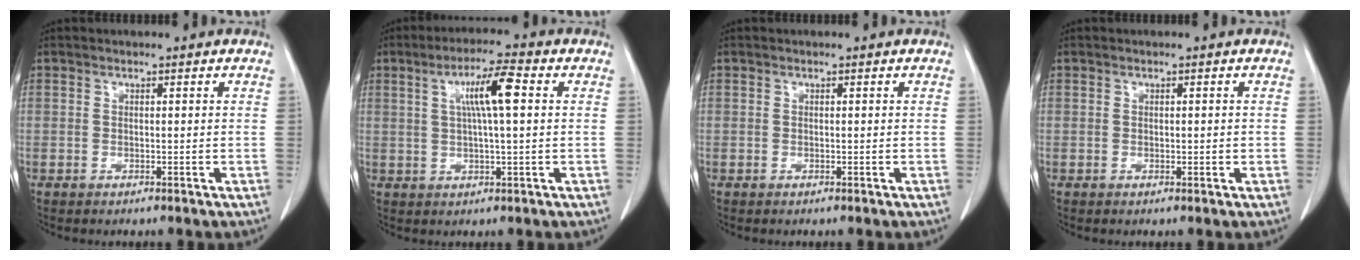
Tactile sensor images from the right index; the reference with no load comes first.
{"total": 7.1, "force": [1.8, 0.3, 6.9], "torque": [-0.122, 0.009, 0.030]}
{"total": 0.0}
{"total": 0.8, "force": [0.0, 0.4, 0.8], "torque": [-0.012, -0.001, 0.003]}